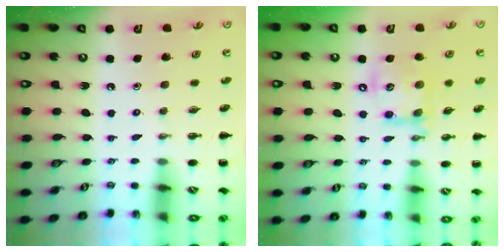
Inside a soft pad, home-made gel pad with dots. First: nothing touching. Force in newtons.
{"total": 14.6, "press": 14.3, "slide": 2.8}